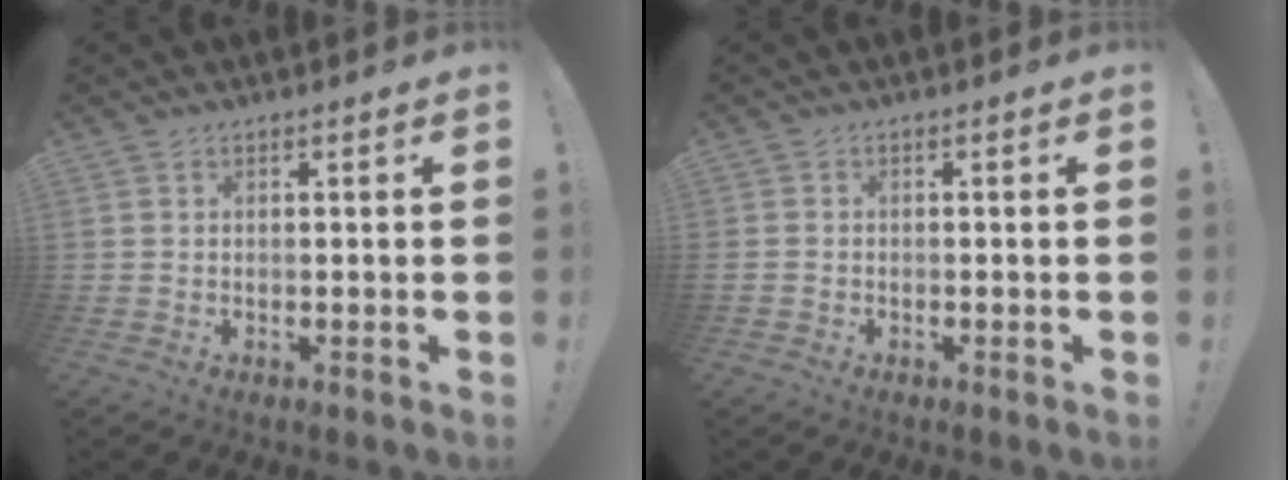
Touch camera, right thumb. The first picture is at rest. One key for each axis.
{"total": 1.1, "fx": -0.9, "fy": 0.5, "fz": 0.5, "tx": -0.006, "ty": 0.002, "tz": -0.015}